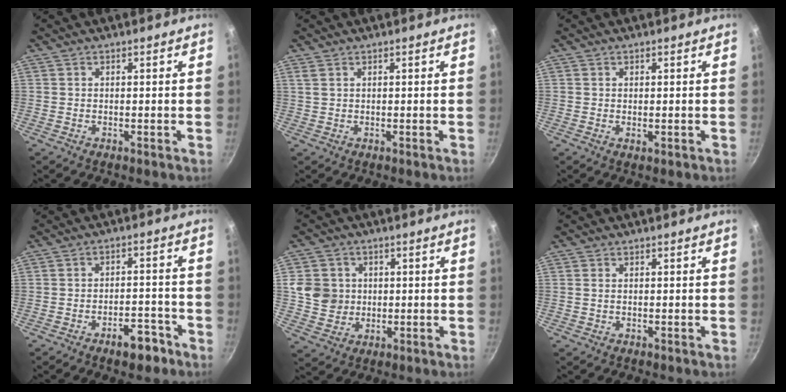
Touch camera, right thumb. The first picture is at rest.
{"total": 1.3, "force": [0.8, 0.7, 0.8], "torque": [-0.016, 0.001, 0.017]}
{"total": 0.7, "force": [0.1, 0.3, 0.7], "torque": [-0.010, -0.002, 0.001]}
{"total": 6.5, "force": [-4.1, 3.0, 4.0], "torque": [-0.036, 0.036, -0.051]}
{"total": 7.8, "force": [0.9, 7.3, 2.6], "torque": [-0.016, -0.003, 0.020]}
{"total": 0.8, "force": [0.1, 0.5, 0.6], "torque": [-0.011, 0.001, 0.002]}